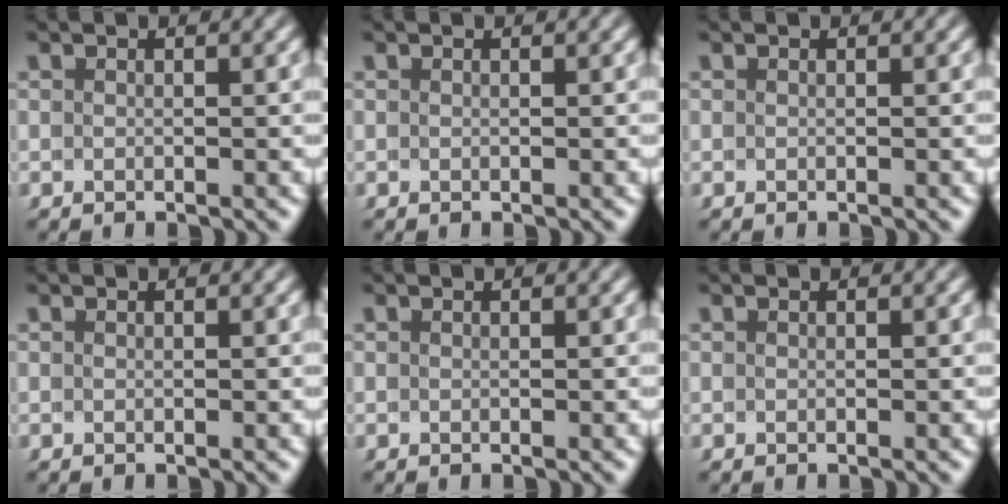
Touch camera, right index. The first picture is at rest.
{"total": 0.0}
{"total": 0.0}
{"total": 0.0}
{"total": 0.0}
{"total": 0.0}